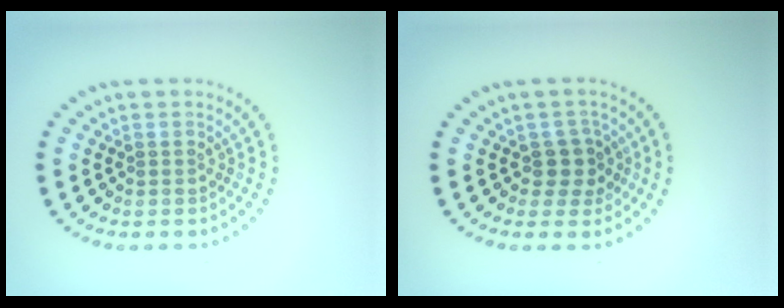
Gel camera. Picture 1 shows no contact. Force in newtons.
{"total": 2.2, "press": 2.0, "slide": 1.0}